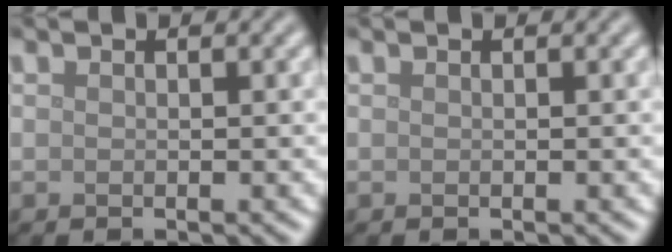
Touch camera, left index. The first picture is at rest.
{"total": 0.0}